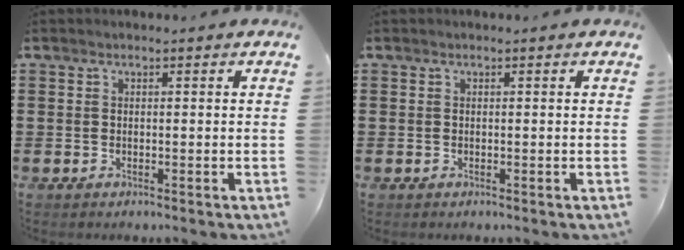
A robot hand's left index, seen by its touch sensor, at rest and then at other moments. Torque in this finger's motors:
{"motor_torque": [0.00, 0.00, 0.00, 0.00]}